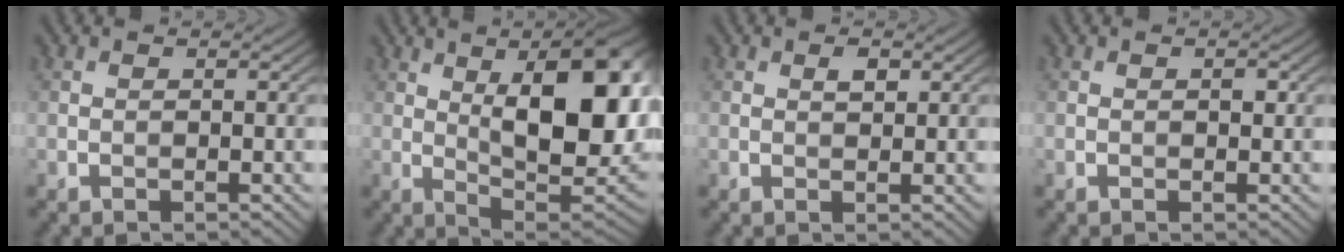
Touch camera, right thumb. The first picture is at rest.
{"total": 17.8, "force": [4.1, 7.6, 15.6], "torque": [-0.206, 0.022, 0.056]}
{"total": 1.4, "force": [0.6, 0.7, 1.1], "torque": [-0.018, -0.002, 0.012]}
{"total": 0.7, "force": [0.1, 0.4, 0.5], "torque": [-0.004, -0.003, 0.000]}